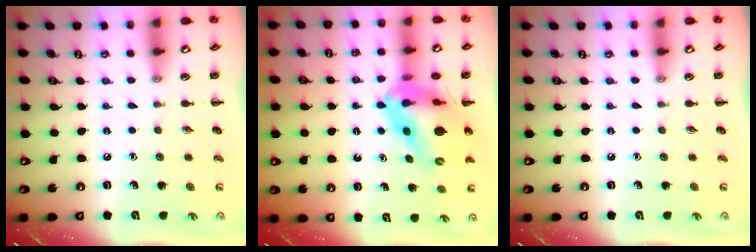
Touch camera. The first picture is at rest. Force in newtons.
{"total": 12.9, "press": 12.3, "slide": 4.0}
{"total": 0.0}